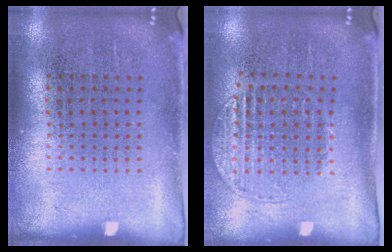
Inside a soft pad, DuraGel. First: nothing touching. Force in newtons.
{"total": 1.3, "press": 1.1, "slide": 0.7}